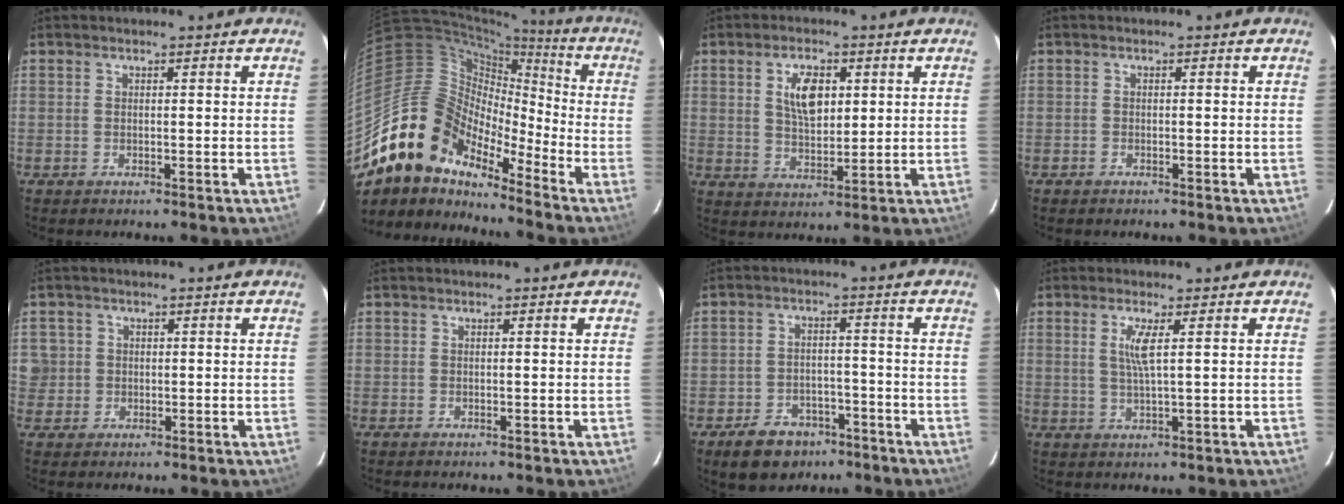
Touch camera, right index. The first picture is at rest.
{"total": 16.3, "force": [-12.9, 7.9, 5.9], "torque": [-0.106, 0.021, -0.254]}
{"total": 7.2, "force": [2.2, 3.7, 5.8], "torque": [-0.104, 0.006, 0.045]}
{"total": 0.6, "force": [-0.5, 0.3, 0.0], "torque": [-0.003, 0.002, -0.009]}
{"total": 4.0, "force": [0.2, 4.0, 0.3], "torque": [0.006, 0.021, 0.011]}
{"total": 0.0}
{"total": 9.5, "force": [-6.3, 6.1, 3.6], "torque": [-0.090, 0.017, -0.081]}
{"total": 3.6, "force": [1.0, -0.2, 3.4], "torque": [-0.068, -0.005, 0.020]}